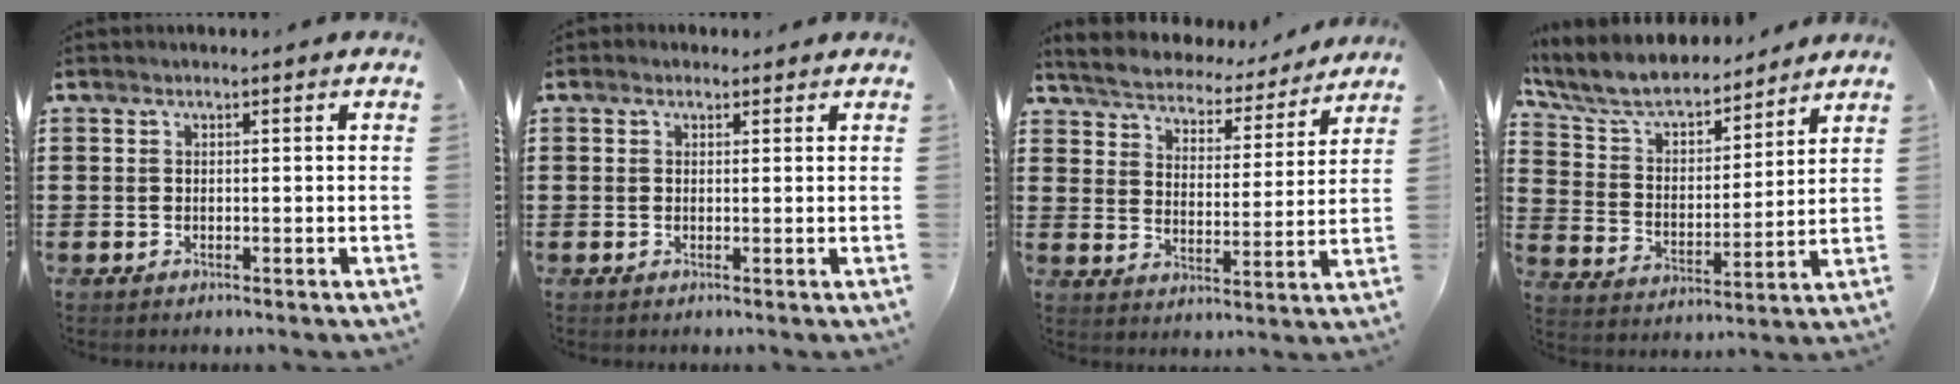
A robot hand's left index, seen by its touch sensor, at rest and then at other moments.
{"total": 0.9, "force": [0.5, 0.7, 0.3], "torque": [-0.007, 0.006, 0.009]}
{"total": 4.7, "force": [4.6, 0.3, 0.3], "torque": [-0.034, -0.036, 0.075]}
{"total": 7.3, "force": [6.7, 1.6, 2.5], "torque": [-0.079, -0.041, 0.115]}